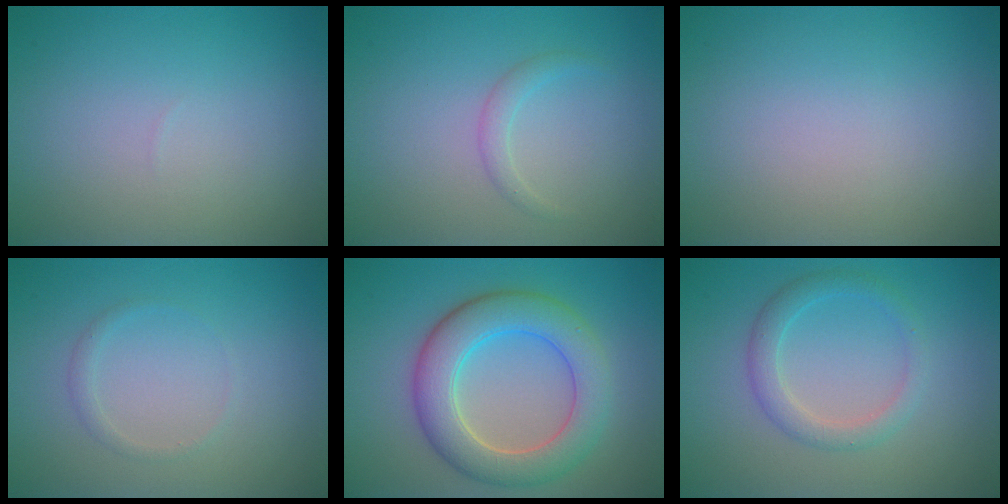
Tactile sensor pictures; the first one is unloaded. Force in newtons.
{"total": 1.2, "press": 1.2, "slide": 0.1}
{"total": 0.0}
{"total": 0.8, "press": 0.8, "slide": 0.1}
{"total": 6.6, "press": 6.6, "slide": 0.4}
{"total": 2.4, "press": 2.4, "slide": 0.1}